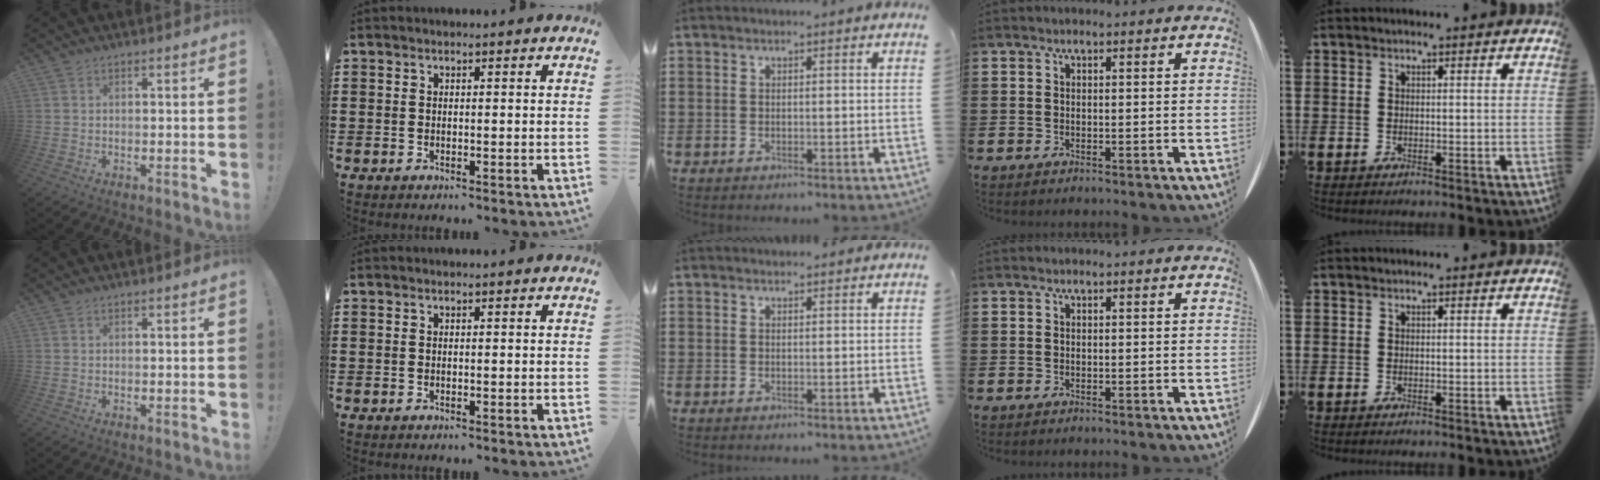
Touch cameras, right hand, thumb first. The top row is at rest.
{"middle": {"total": 0.7, "force": [0.7, 0.2, 0.0], "torque": [0.007, -0.002, 0.012]}}